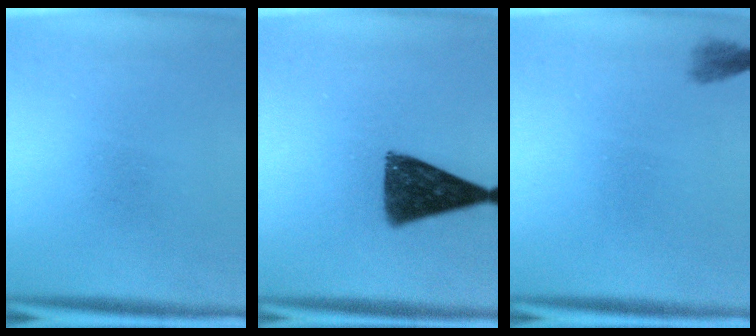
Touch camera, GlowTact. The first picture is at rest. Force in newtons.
{"total": 10.9}
{"total": 1.3}